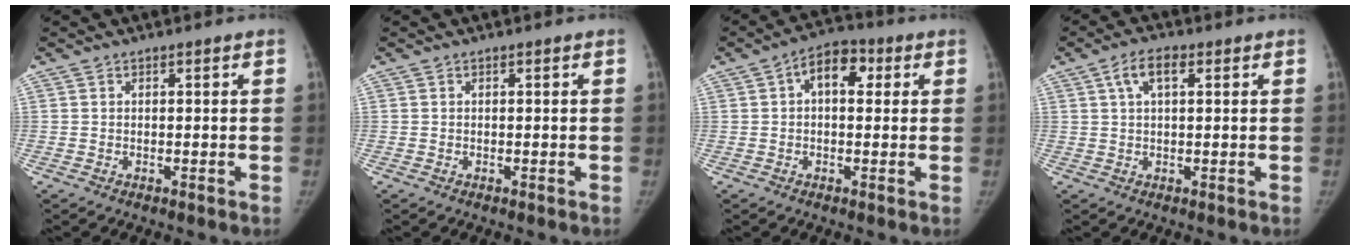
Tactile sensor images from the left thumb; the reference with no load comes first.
{"total": 0.0}
{"total": 7.0, "force": [1.5, 4.4, 5.3], "torque": [-0.054, 0.020, 0.011]}
{"total": 4.5, "force": [1.7, 2.1, 3.6], "torque": [-0.068, 0.016, 0.030]}